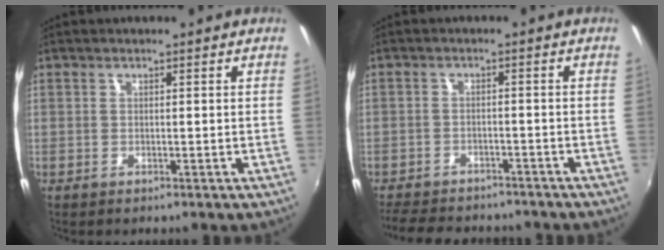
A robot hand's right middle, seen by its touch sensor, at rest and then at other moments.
{"total": 11.5, "force": [-9.9, 4.4, 4.0], "torque": [-0.103, -0.004, -0.148]}